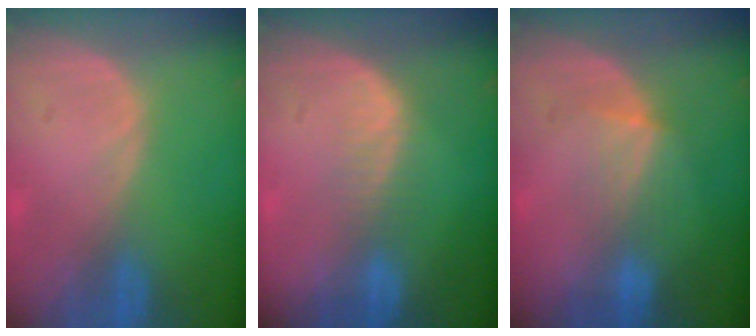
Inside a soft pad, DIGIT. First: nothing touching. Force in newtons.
{"total": 2.7, "press": 2.3, "slide": 1.5}
{"total": 3.8, "press": 3.6, "slide": 1.2}